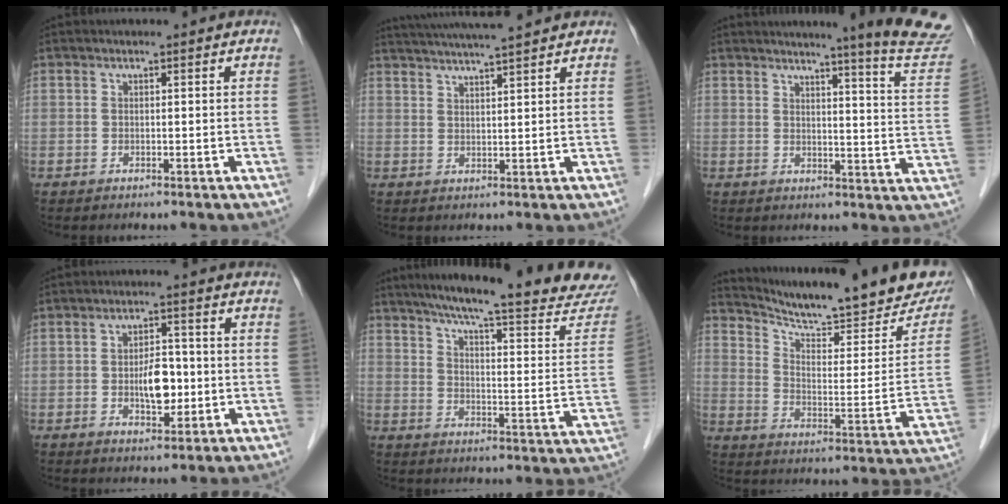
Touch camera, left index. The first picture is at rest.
{"total": 10.9, "force": [9.8, -0.4, 4.8], "torque": [-0.083, 0.027, 0.142]}
{"total": 14.3, "force": [13.0, -1.8, 5.7], "torque": [-0.068, -0.088, 0.135]}
{"total": 5.4, "force": [-0.8, 2.6, 4.6], "torque": [-0.079, 0.004, -0.010]}
{"total": 24.4, "force": [21.5, 1.4, 11.4], "torque": [-0.167, -0.055, 0.274]}
{"total": 23.2, "force": [19.9, 3.6, 11.5], "torque": [-0.174, -0.035, 0.269]}